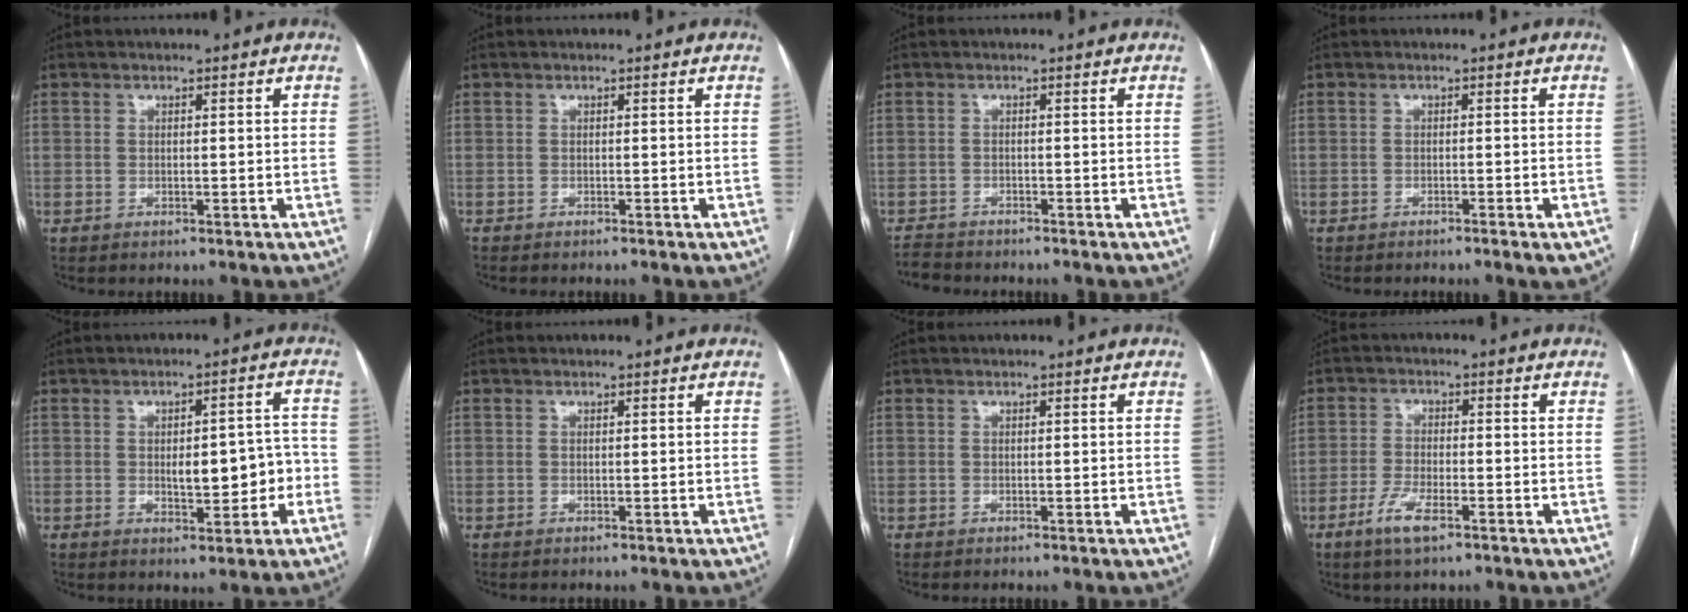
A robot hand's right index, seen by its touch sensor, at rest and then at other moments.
{"total": 0.0}
{"total": 2.3, "force": [-2.2, 0.2, -0.4], "torque": [0.007, -0.012, -0.039]}
{"total": 2.7, "force": [-1.9, 0.3, 1.9], "torque": [-0.018, 0.001, -0.021]}
{"total": 6.8, "force": [-1.3, 2.8, 6.1], "torque": [-0.081, 0.021, -0.006]}
{"total": 0.0}
{"total": 0.0}
{"total": 4.8, "force": [-2.8, 1.3, 3.7], "torque": [-0.080, -0.004, -0.052]}